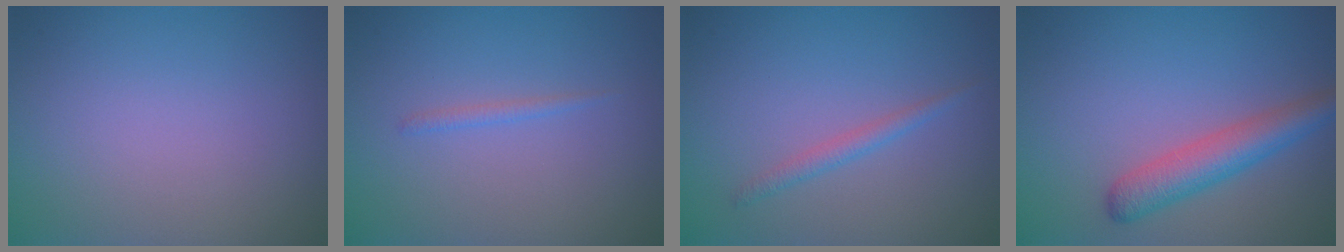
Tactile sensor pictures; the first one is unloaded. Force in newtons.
{"total": 0.7, "press": 0.7, "slide": 0.1}
{"total": 1.3, "press": 1.3, "slide": 0.1}
{"total": 4.0, "press": 4.0, "slide": 0.1}